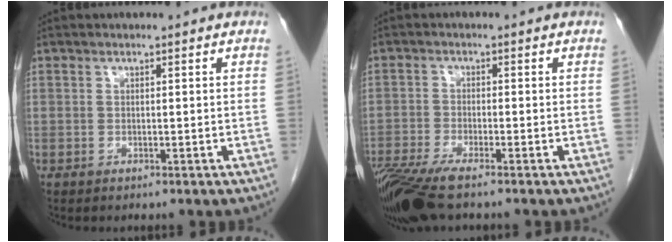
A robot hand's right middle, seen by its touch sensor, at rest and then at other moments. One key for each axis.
{"total": 8.9, "fx": -6.8, "fy": 1.1, "fz": 5.7, "tx": -0.109, "ty": -0.020, "tz": -0.124}